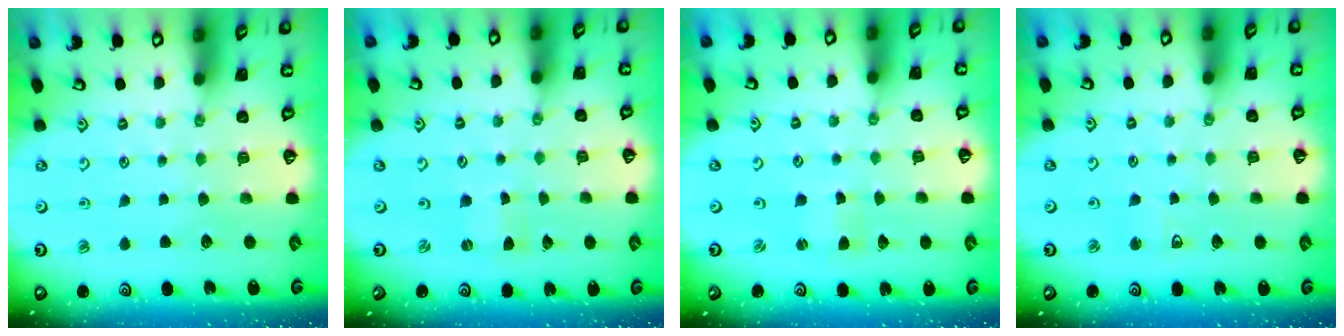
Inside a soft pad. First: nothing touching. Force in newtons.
{"total": 0.0}
{"total": 1.5, "press": 1.4, "slide": 0.3}
{"total": 2.9, "press": 2.9, "slide": 0.6}